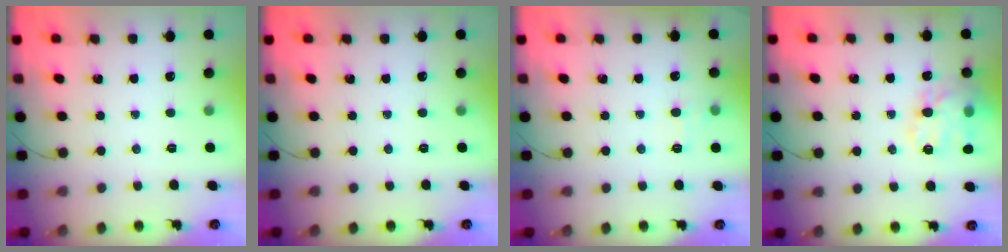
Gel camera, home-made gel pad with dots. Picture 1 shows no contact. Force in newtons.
{"total": 0.0}
{"total": 6.8, "press": 6.5, "slide": 2.0}
{"total": 17.1, "press": 16.9, "slide": 2.5}